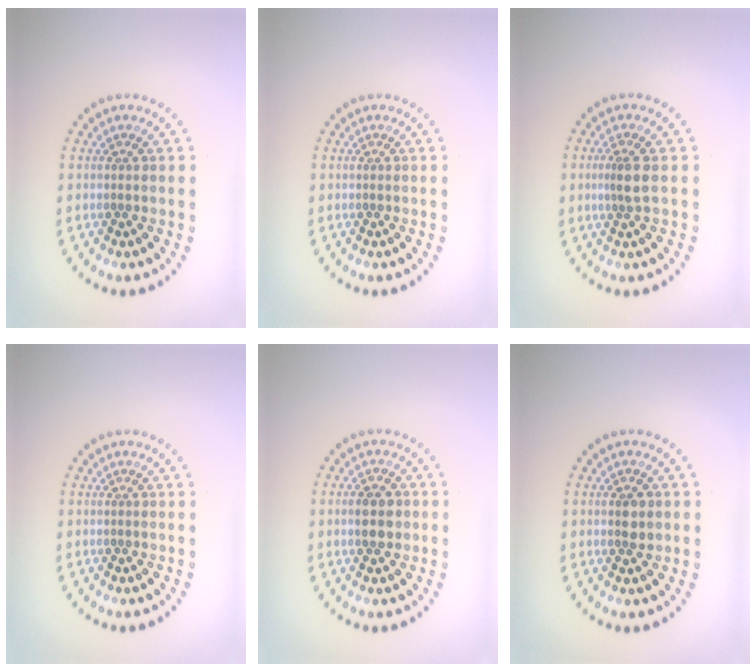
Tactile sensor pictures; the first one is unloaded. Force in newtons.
{"total": 0.0}
{"total": 1.9, "press": 1.6, "slide": 1.0}
{"total": 0.0}
{"total": 2.9, "press": 2.9, "slide": 0.1}
{"total": 1.7, "press": 1.7, "slide": 0.2}